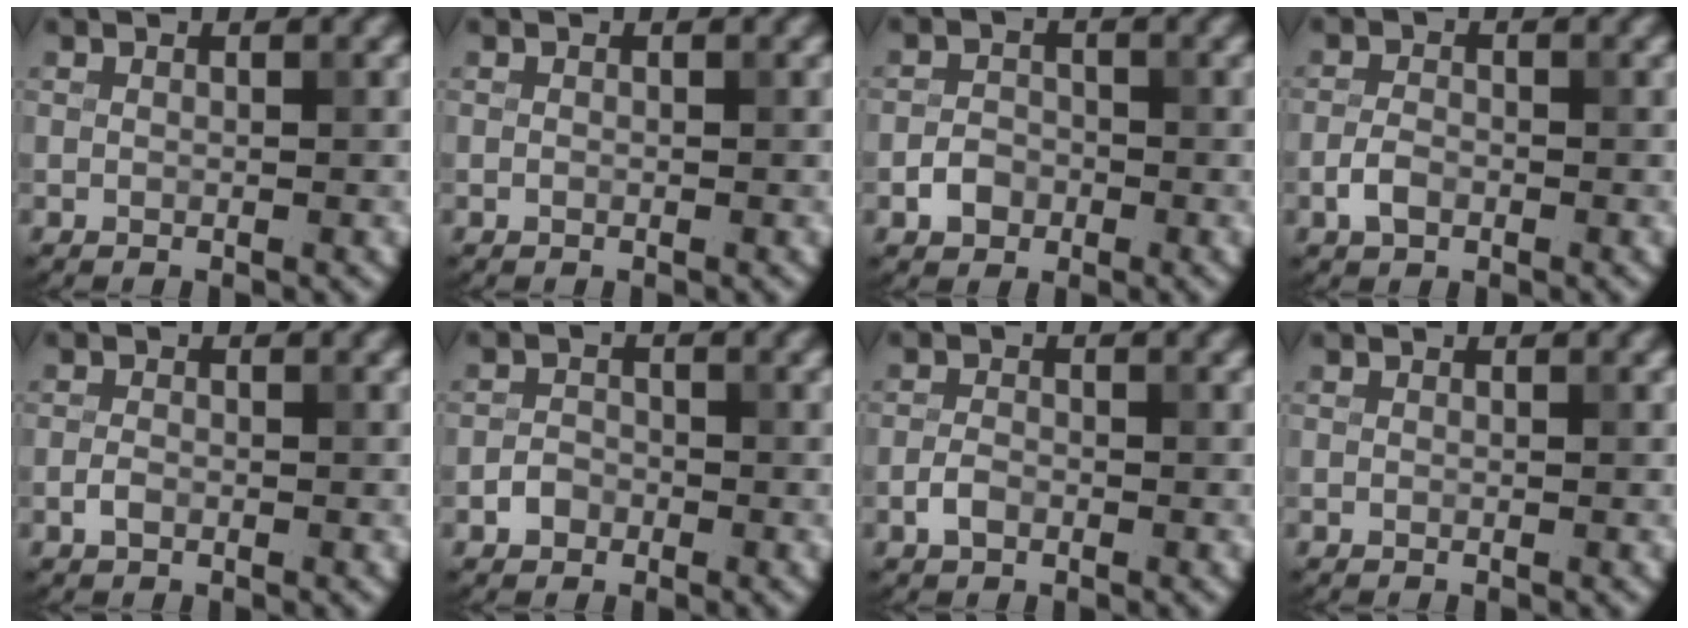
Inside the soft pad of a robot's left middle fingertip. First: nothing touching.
{"total": 0.0}
{"total": 2.1, "force": [-1.0, 1.7, 0.9], "torque": [-0.011, 0.002, -0.022]}
{"total": 2.0, "force": [-0.9, 1.2, 1.2], "torque": [-0.023, 0.002, -0.022]}
{"total": 1.1, "force": [-0.5, 0.7, 0.7], "torque": [-0.013, 0.001, -0.013]}
{"total": 1.7, "force": [-0.9, 1.3, 0.6], "torque": [-0.005, 0.003, -0.019]}
{"total": 1.6, "force": [-0.8, 1.0, 1.0], "torque": [-0.018, 0.002, -0.020]}
{"total": 0.0}